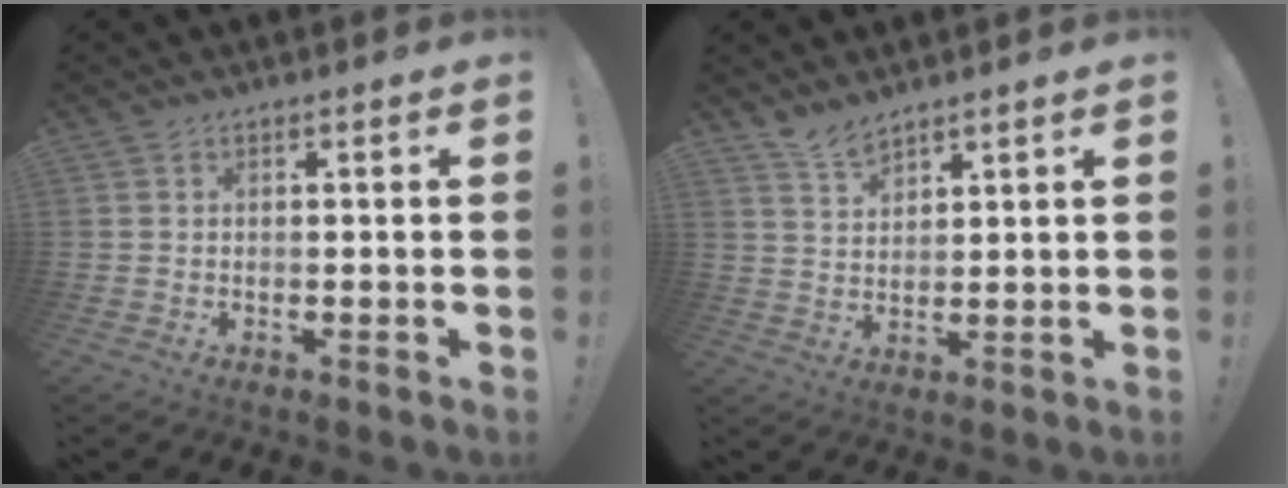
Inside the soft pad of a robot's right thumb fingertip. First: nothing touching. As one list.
[{"total": 5.3, "force": [4.7, 1.5, 1.9], "torque": [-0.034, -0.030, 0.087]}]